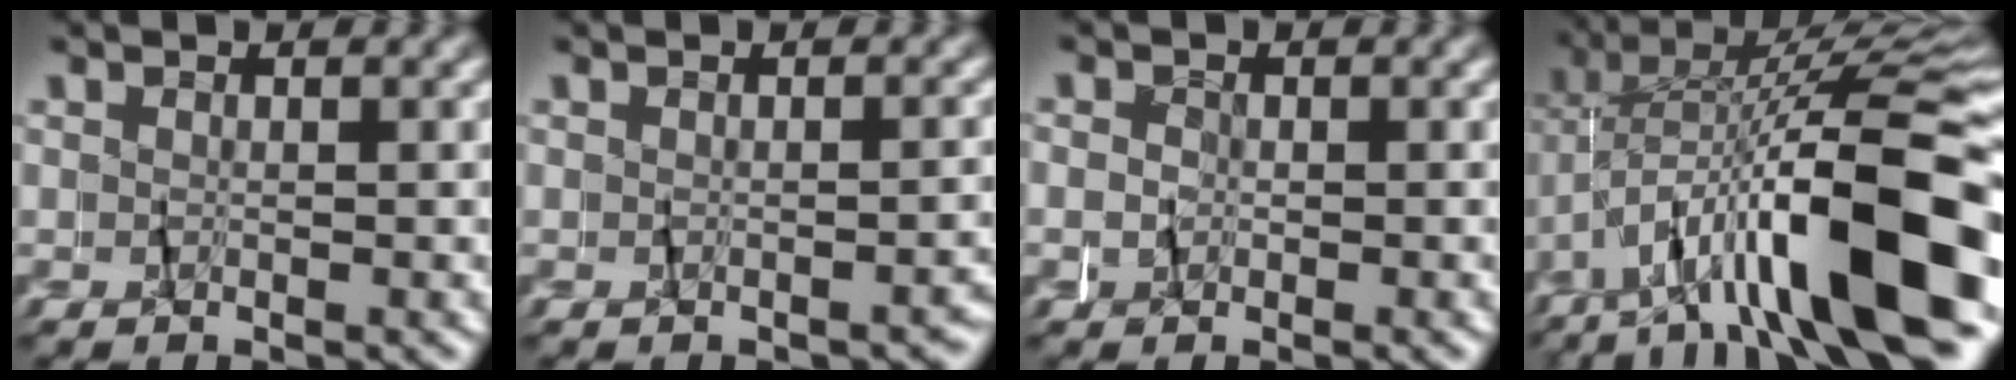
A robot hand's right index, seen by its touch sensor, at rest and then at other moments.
{"total": 1.1, "force": [-1.1, 0.0, 0.2], "torque": [-0.007, 0.001, -0.016]}
{"total": 1.1, "force": [-0.8, 0.2, -0.8], "torque": [0.014, -0.004, -0.016]}
{"total": 14.5, "force": [-5.5, 5.9, 12.1], "torque": [-0.177, -0.010, -0.075]}